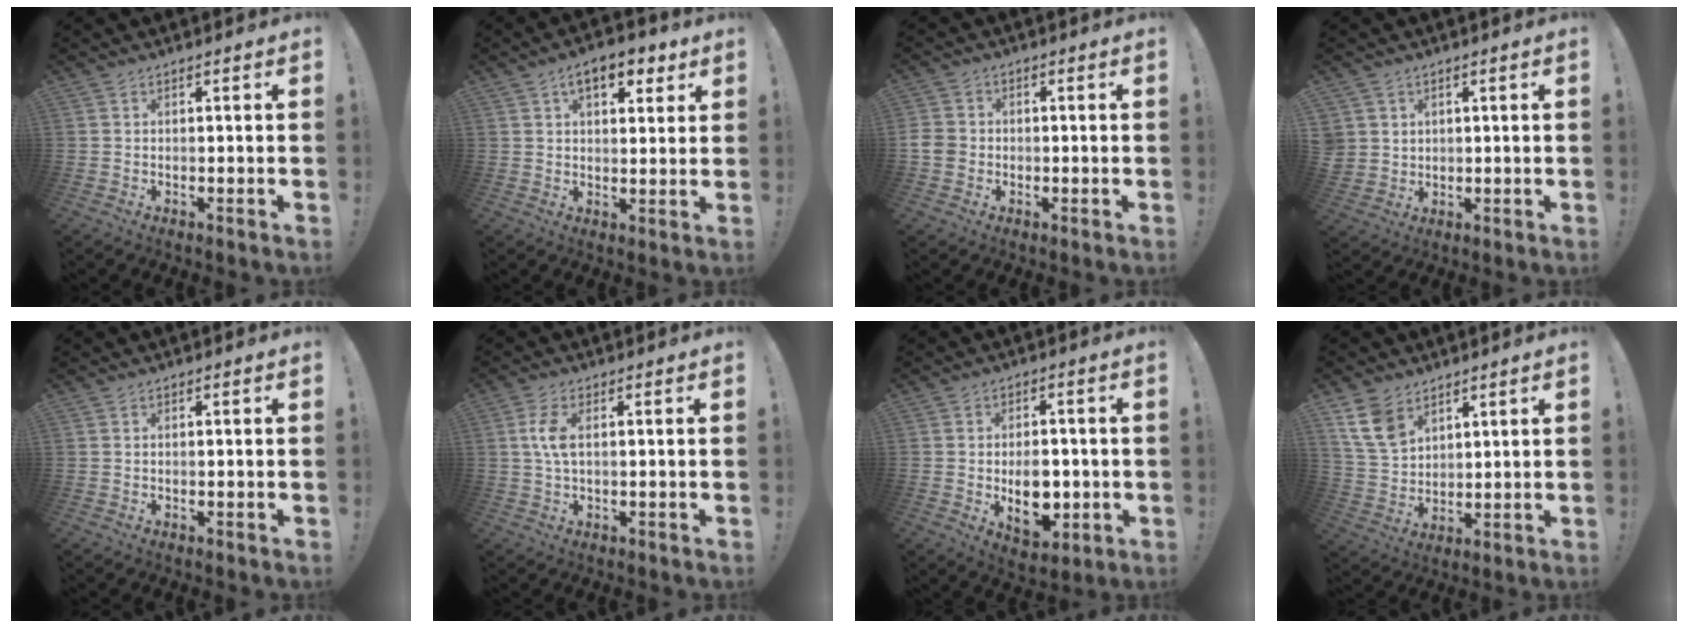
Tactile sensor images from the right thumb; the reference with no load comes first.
{"total": 8.8, "force": [4.7, 4.5, 5.9], "torque": [-0.071, -0.011, 0.079]}
{"total": 5.1, "force": [-1.3, 4.5, 2.1], "torque": [-0.044, 0.014, -0.022]}
{"total": 3.9, "force": [2.0, 3.3, 0.5], "torque": [-0.011, -0.008, 0.041]}
{"total": 0.0}
{"total": 5.6, "force": [0.9, 2.5, 4.9], "torque": [-0.091, 0.003, 0.013]}
{"total": 10.3, "force": [-1.8, 7.1, 7.3], "torque": [-0.088, 0.003, -0.026]}
{"total": 11.1, "force": [6.9, 6.9, 5.2], "torque": [-0.098, -0.026, 0.138]}